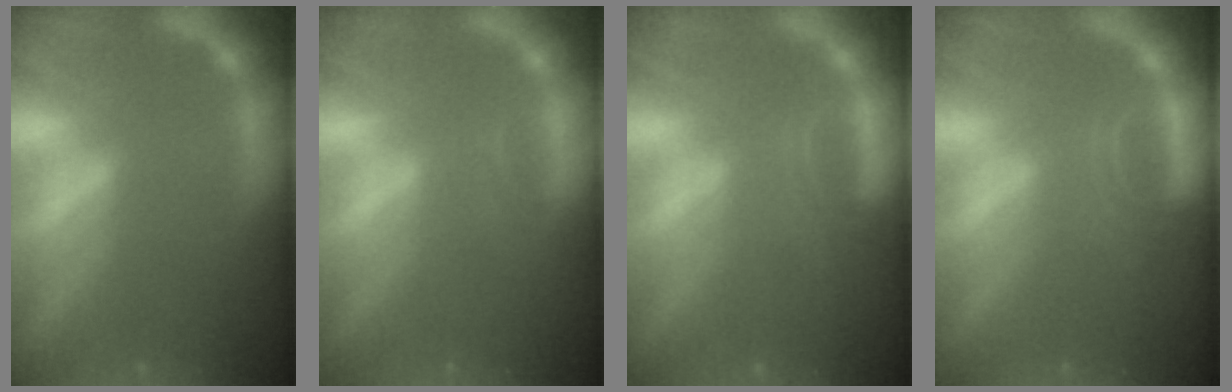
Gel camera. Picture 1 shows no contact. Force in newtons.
{"total": 0.9}
{"total": 2.5}
{"total": 2.9}